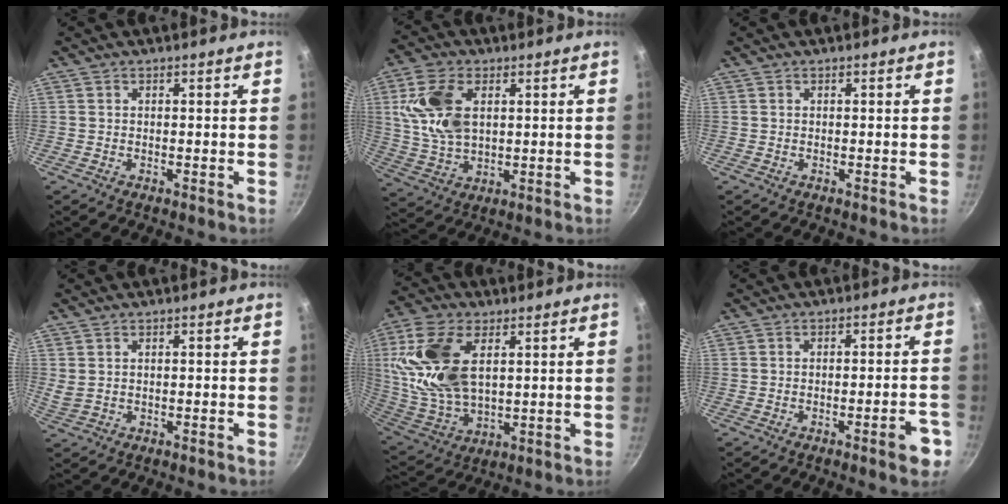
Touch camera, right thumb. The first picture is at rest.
{"total": 12.4, "force": [3.1, 7.5, 9.4], "torque": [-0.173, -0.008, 0.064]}
{"total": 0.0}
{"total": 1.7, "force": [0.0, 1.1, 1.3], "torque": [-0.031, 0.001, 0.012]}
{"total": 18.2, "force": [4.8, 10.4, 14.2], "torque": [-0.276, -0.019, 0.101]}
{"total": 5.7, "force": [-3.0, 1.4, 4.7], "torque": [-0.049, 0.022, -0.035]}